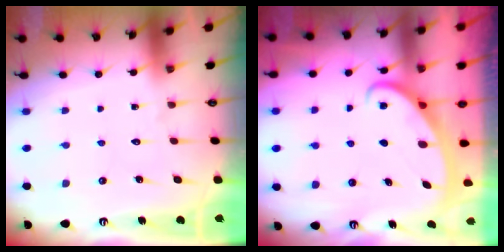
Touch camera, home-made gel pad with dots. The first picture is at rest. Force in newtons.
{"total": 2.6, "press": 2.5, "slide": 0.4}